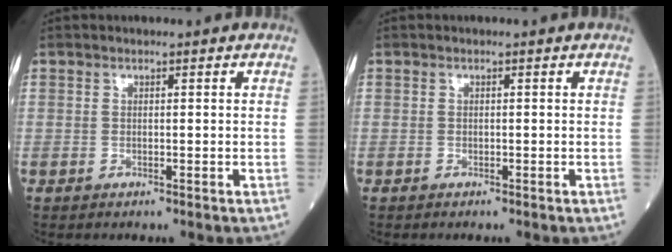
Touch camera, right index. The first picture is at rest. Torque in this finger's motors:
{"motor_torque": [-0.18, 0.01, -0.04, -0.01]}